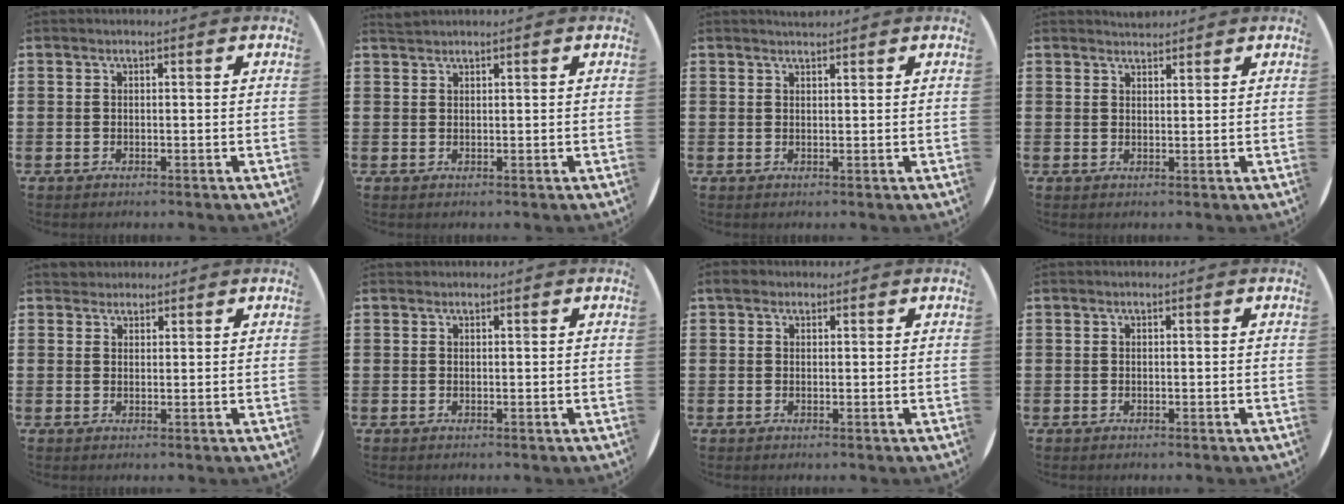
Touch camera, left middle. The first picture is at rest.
{"total": 0.9, "force": [0.9, -0.1, -0.1], "torque": [0.001, 0.000, 0.018]}
{"total": 1.0, "force": [1.0, -0.1, 0.0], "torque": [0.002, -0.001, 0.020]}
{"total": 1.8, "force": [1.7, 0.3, -0.1], "torque": [0.001, 0.001, 0.033]}
{"total": 1.7, "force": [1.6, 0.6, -0.2], "torque": [0.002, 0.005, 0.032]}
{"total": 0.0}
{"total": 1.4, "force": [1.0, 0.8, 0.4], "torque": [-0.002, 0.004, 0.016]}
{"total": 0.0}